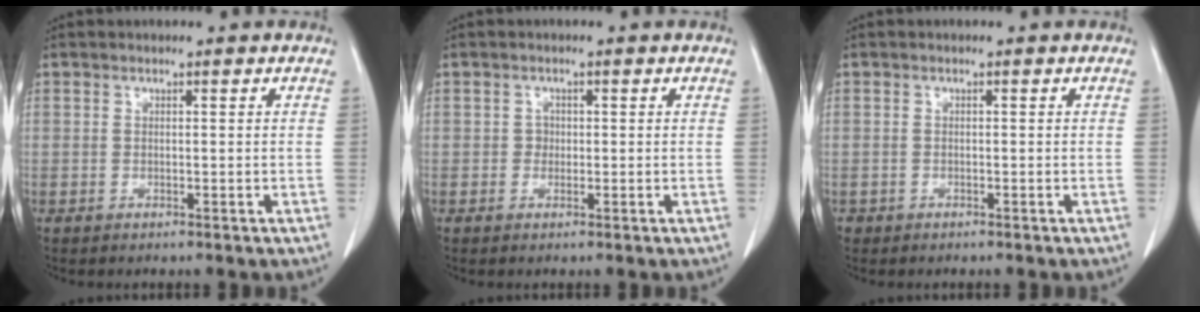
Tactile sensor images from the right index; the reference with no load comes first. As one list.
[{"total": 1.3, "force": [0.0, 1.2, 0.5], "torque": [-0.004, 0.003, 0.001]}, {"total": 0.5, "force": [-0.2, 0.5, 0.0], "torque": [-0.001, 0.004, -0.004]}]